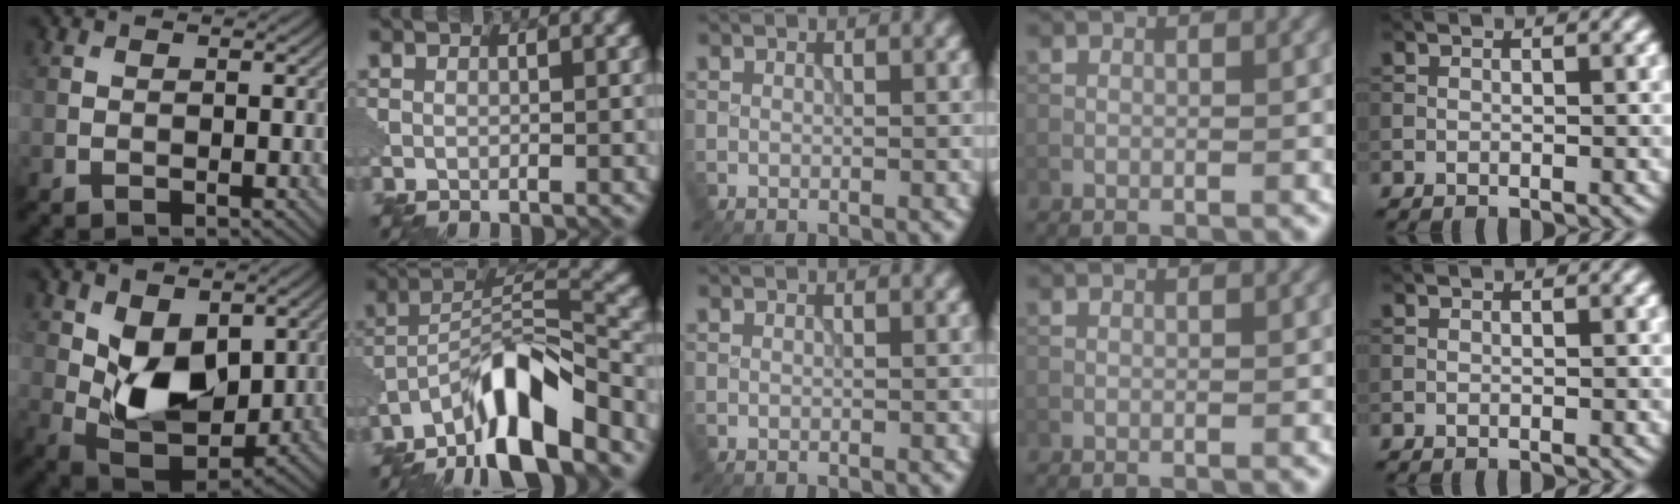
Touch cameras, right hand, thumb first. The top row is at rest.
{"thumb": {"total": 9.3, "force": [2.1, 5.8, 7.0], "torque": [-0.141, -0.019, 0.043]}, "index": {"total": 10.3, "force": [-7.3, 2.7, 6.8], "torque": [-0.109, 0.015, -0.143]}}